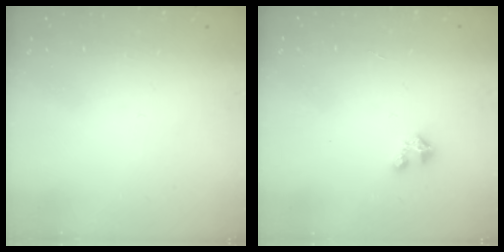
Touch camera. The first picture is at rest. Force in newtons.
{"total": 2.3, "press": 2.3, "slide": 0.3}